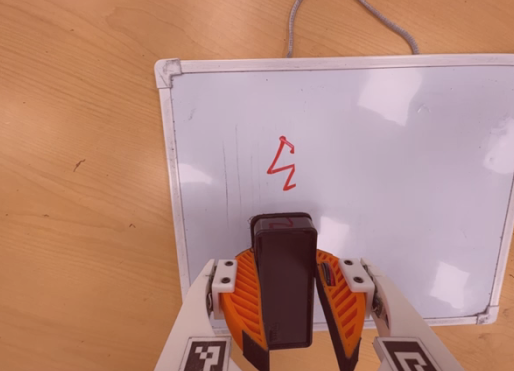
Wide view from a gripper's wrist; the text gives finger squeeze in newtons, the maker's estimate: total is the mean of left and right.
{"total": 9.3, "left": 9.3, "right": 9.3}